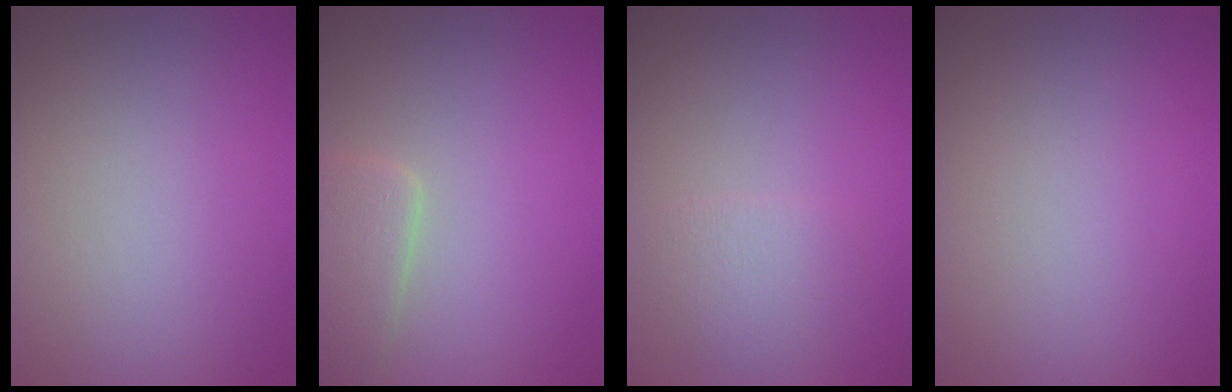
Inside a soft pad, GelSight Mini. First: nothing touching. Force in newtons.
{"total": 2.9, "press": 2.9, "slide": 0.3}
{"total": 1.8, "press": 1.8, "slide": 0.1}
{"total": 0.0}